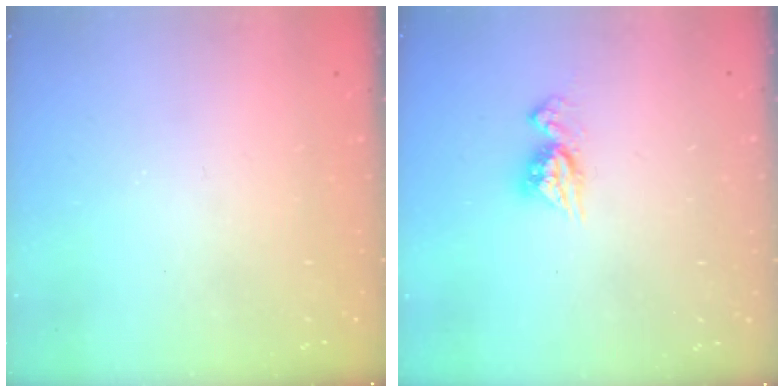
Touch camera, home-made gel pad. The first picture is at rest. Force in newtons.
{"total": 7.5, "press": 7.4, "slide": 0.8}